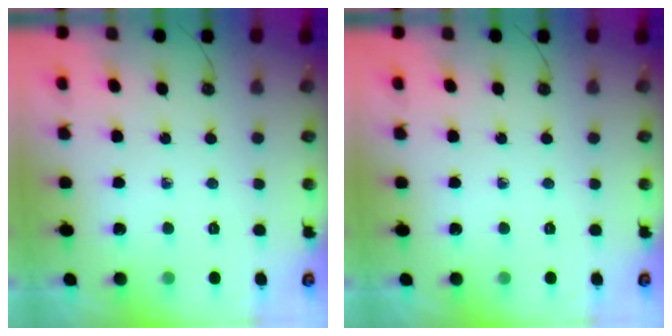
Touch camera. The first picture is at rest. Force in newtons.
{"total": 0.0}